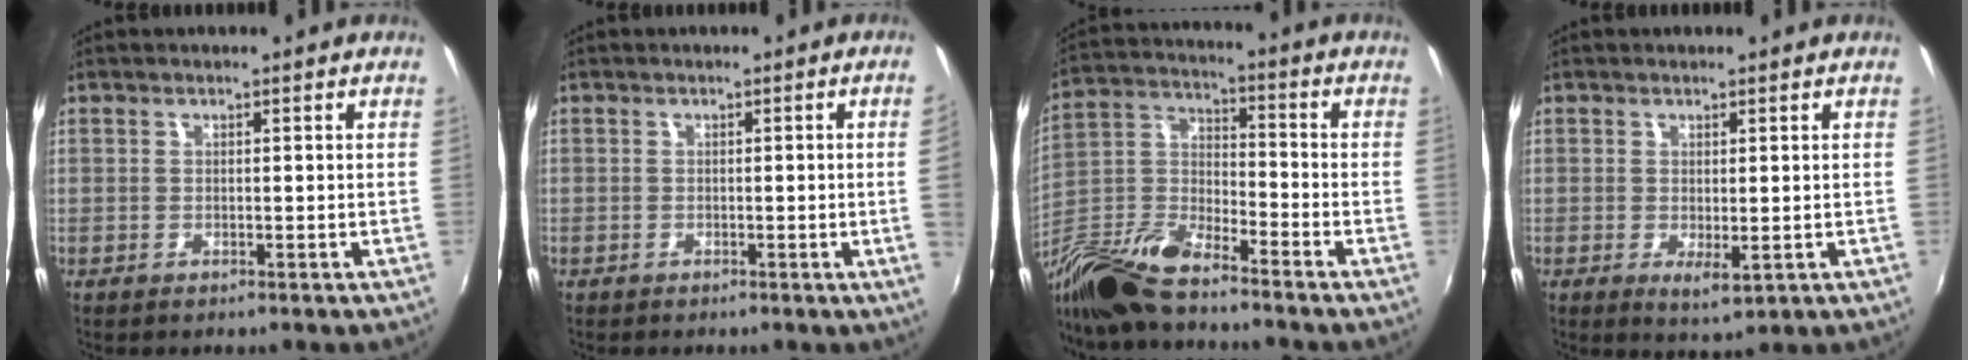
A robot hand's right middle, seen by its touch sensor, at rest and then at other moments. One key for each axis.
{"total": 2.2, "fx": -0.2, "fy": -1.4, "fz": 1.7, "tx": -0.023, "ty": -0.014, "tz": 0.002}
{"total": 14.4, "fx": -10.6, "fy": 3.9, "fz": 8.9, "tx": -0.200, "ty": -0.018, "tz": -0.218}
{"total": 2.9, "fx": -0.2, "fy": 1.2, "fz": 2.6, "tx": -0.044, "ty": -0.012, "tz": -0.001}